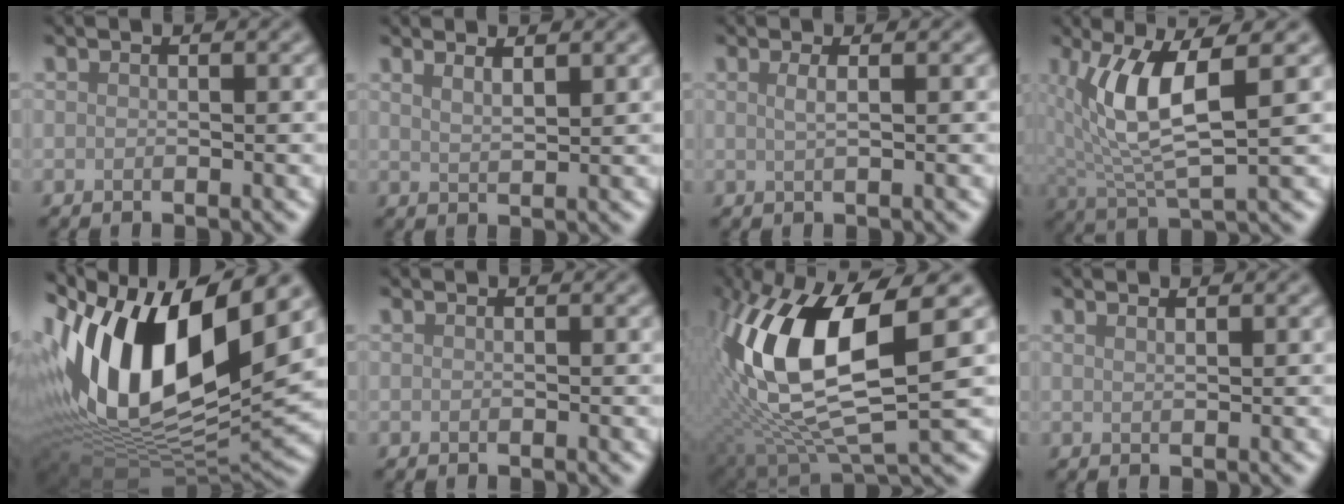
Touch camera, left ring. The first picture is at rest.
{"total": 2.1, "force": [1.6, 0.6, 1.2], "torque": [-0.011, 0.003, 0.018]}
{"total": 1.4, "force": [0.4, 0.5, 1.2], "torque": [-0.016, 0.002, 0.001]}
{"total": 7.7, "force": [2.3, 2.4, 6.9], "torque": [-0.149, -0.007, 0.046]}
{"total": 17.0, "force": [4.0, 8.2, 14.4], "torque": [-0.286, 0.011, 0.064]}
{"total": 0.0}
{"total": 13.5, "force": [1.9, 5.1, 12.4], "torque": [-0.258, 0.000, 0.033]}
{"total": 0.8, "force": [0.7, 0.2, 0.5], "torque": [-0.004, 0.000, 0.009]}